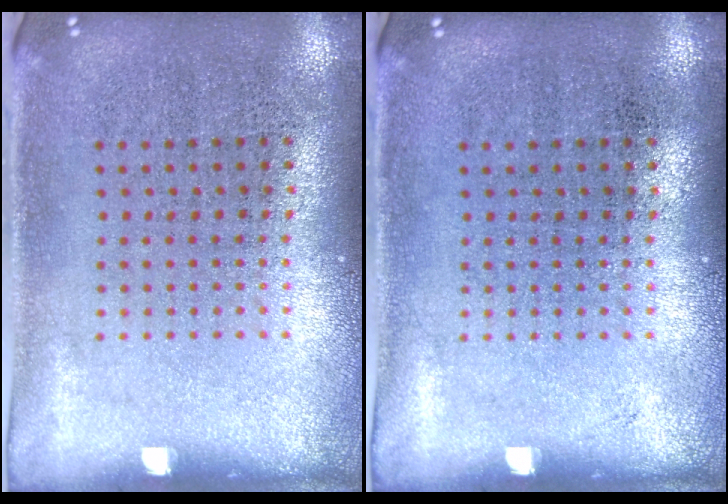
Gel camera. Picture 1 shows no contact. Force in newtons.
{"total": 0.0}